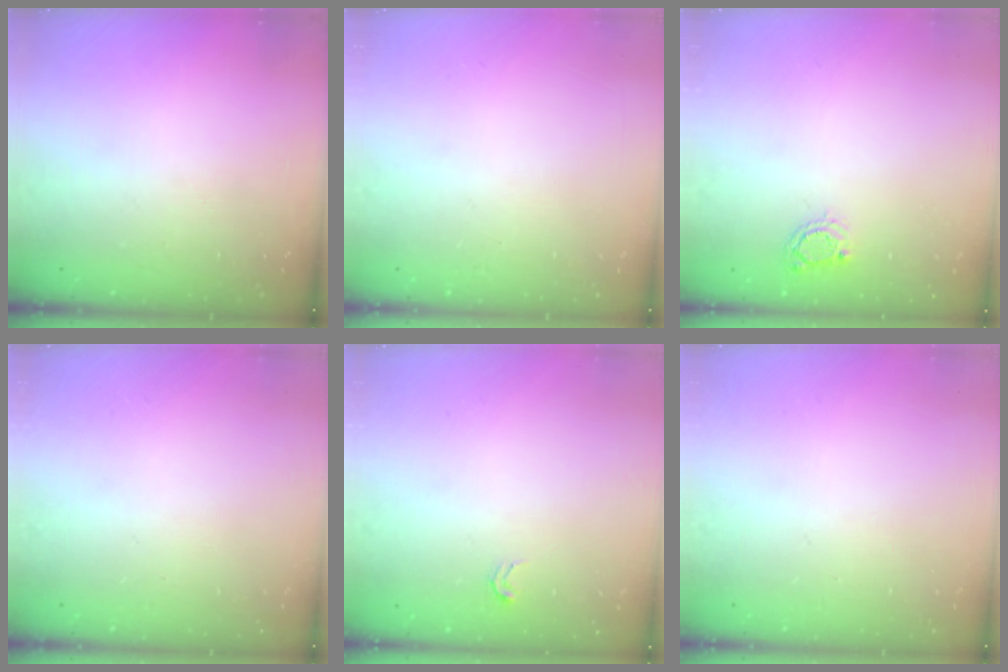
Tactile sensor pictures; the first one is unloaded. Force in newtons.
{"total": 0.0}
{"total": 3.0, "press": 3.0, "slide": 0.4}
{"total": 0.0}
{"total": 2.5, "press": 2.5, "slide": 0.5}
{"total": 0.0}